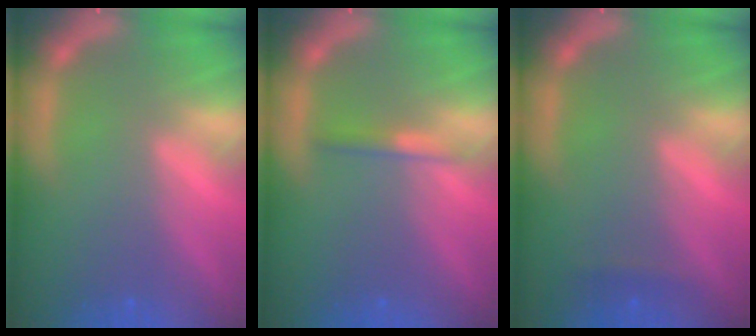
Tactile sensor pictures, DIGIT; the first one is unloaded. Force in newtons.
{"total": 1.4}
{"total": 0.9}